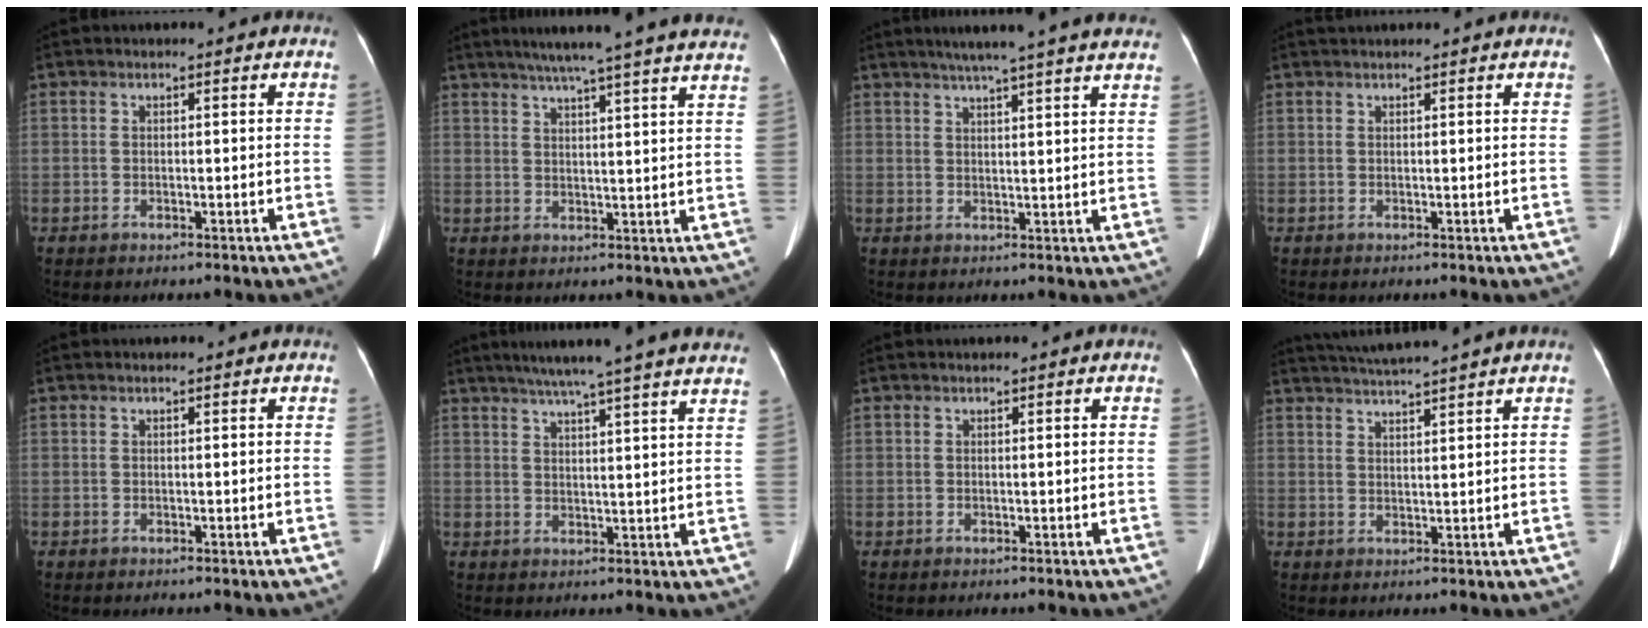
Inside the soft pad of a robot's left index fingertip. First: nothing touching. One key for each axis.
{"total": 20.5, "fx": 17.6, "fy": -0.6, "fz": 10.5, "tx": -0.164, "ty": 0.000, "tz": 0.219}
{"total": 15.5, "fx": 13.1, "fy": -0.4, "fz": 8.3, "tx": -0.127, "ty": 0.020, "tz": 0.161}
{"total": 1.6, "fx": 1.5, "fy": -0.2, "fz": 0.6, "tx": -0.007, "ty": 0.025, "tz": 0.032}
{"total": 0.0}
{"total": 18.9, "fx": 16.2, "fy": -0.7, "fz": 9.8, "tx": -0.156, "ty": 0.005, "tz": 0.203}
{"total": 0.0}
{"total": 7.4, "fx": 6.7, "fy": -1.6, "fz": 2.8, "tx": -0.049, "ty": 0.017, "tz": 0.106}